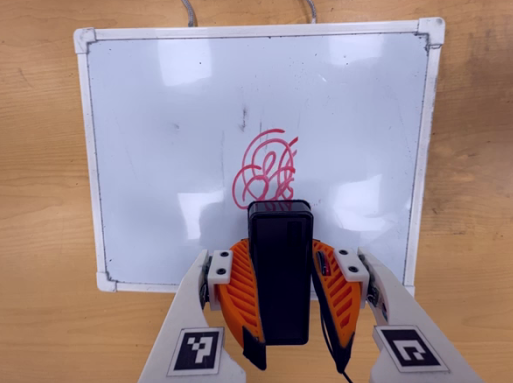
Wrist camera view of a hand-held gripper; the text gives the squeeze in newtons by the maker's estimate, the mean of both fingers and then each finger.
{"total": 8.3, "left": 6.6, "right": 10.0}